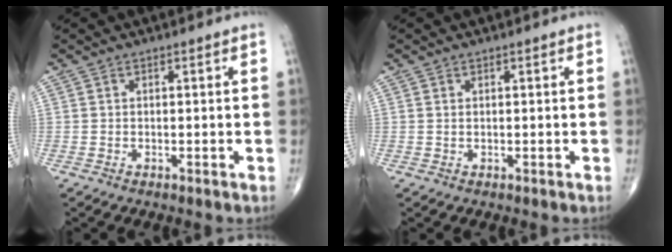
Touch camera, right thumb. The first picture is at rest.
{"total": 0.0}